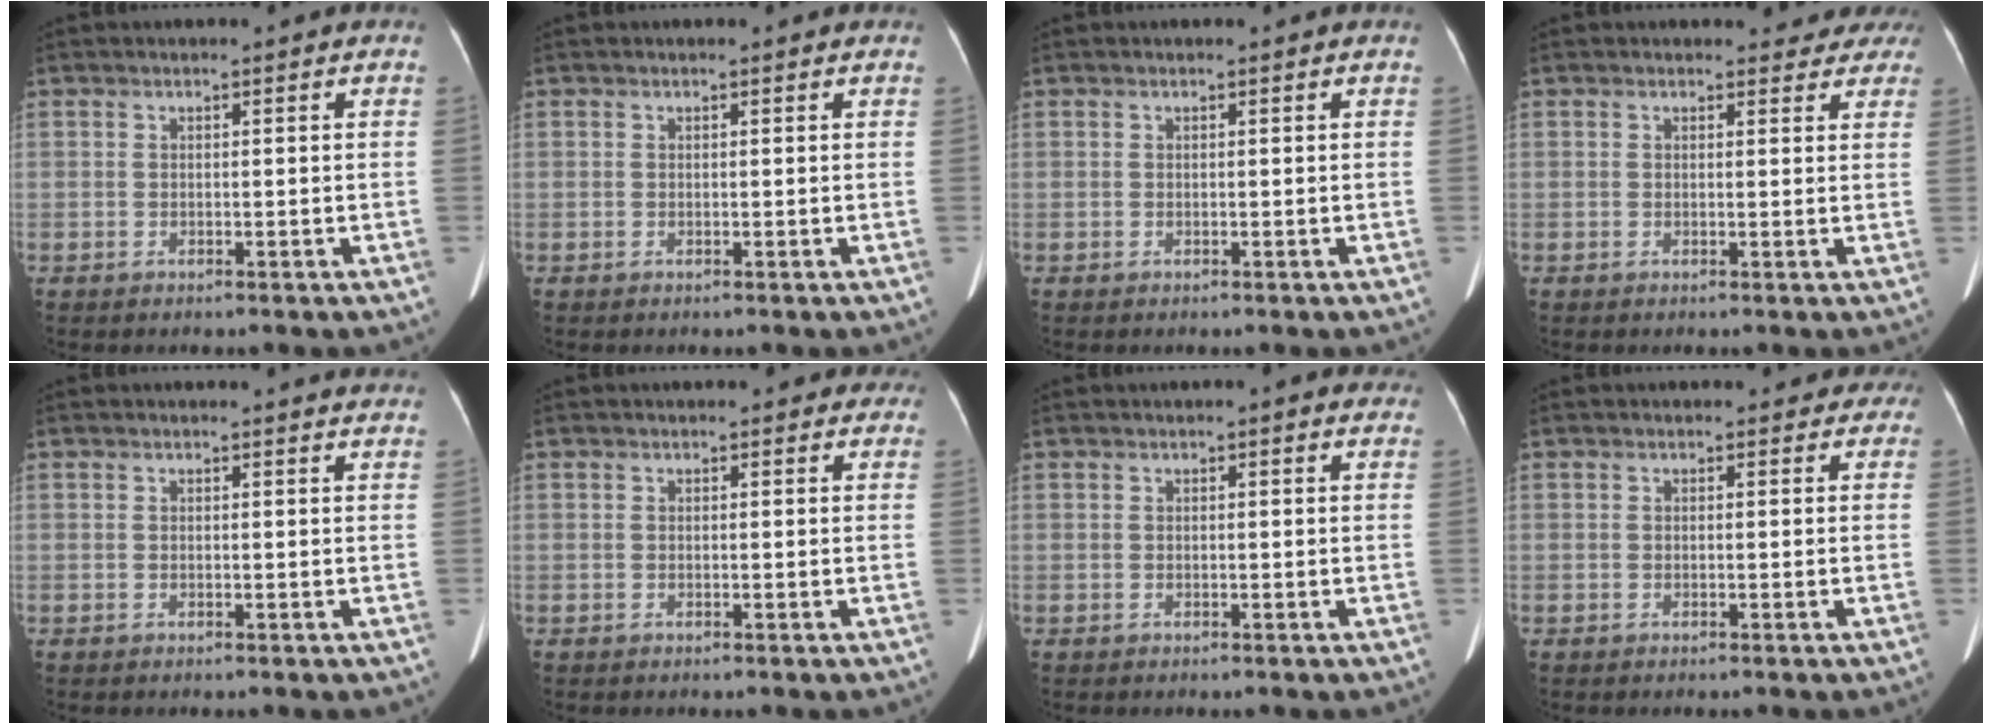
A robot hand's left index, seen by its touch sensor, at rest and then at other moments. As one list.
[{"total": 0.7, "force": [0.6, 0.2, 0.2], "torque": [-0.007, 0.003, 0.004]}, {"total": 0.0}, {"total": 5.6, "force": [5.1, 2.4, 0.4], "torque": [0.022, -0.004, 0.033]}, {"total": 3.2, "force": [3.1, 0.4, 0.4], "torque": [-0.009, -0.003, 0.017]}, {"total": 3.4, "force": [2.9, 1.7, 0.9], "torque": [0.006, 0.004, 0.017]}, {"total": 1.8, "force": [1.2, 0.5, 1.2], "torque": [-0.006, 0.009, 0.009]}, {"total": 3.2, "force": [2.5, 2.0, 0.1], "torque": [0.018, -0.004, 0.006]}]